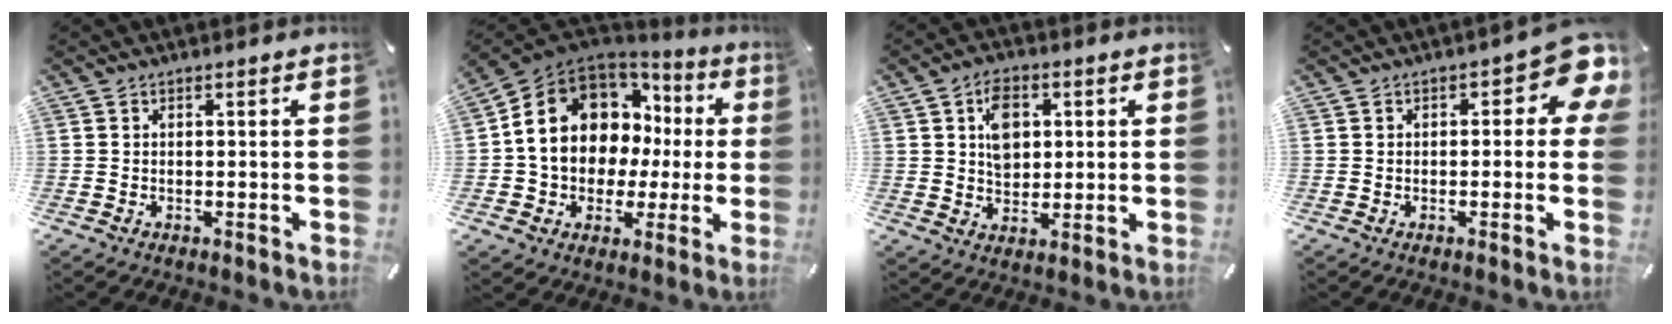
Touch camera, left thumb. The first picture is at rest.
{"total": 14.6, "force": [3.4, 12.1, 7.4], "torque": [-0.146, -0.028, 0.067]}
{"total": 7.2, "force": [1.9, 5.8, 4.0], "torque": [-0.059, 0.002, 0.030]}
{"total": 8.6, "force": [2.3, 4.0, 7.2], "torque": [-0.086, -0.013, 0.038]}